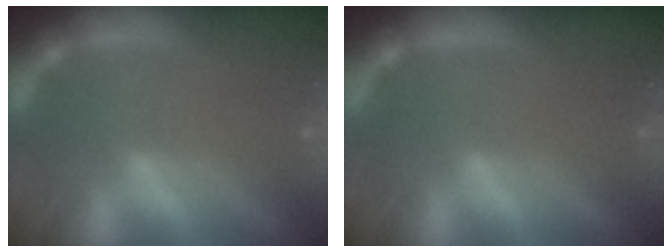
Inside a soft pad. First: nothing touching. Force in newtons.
{"total": 0.0}